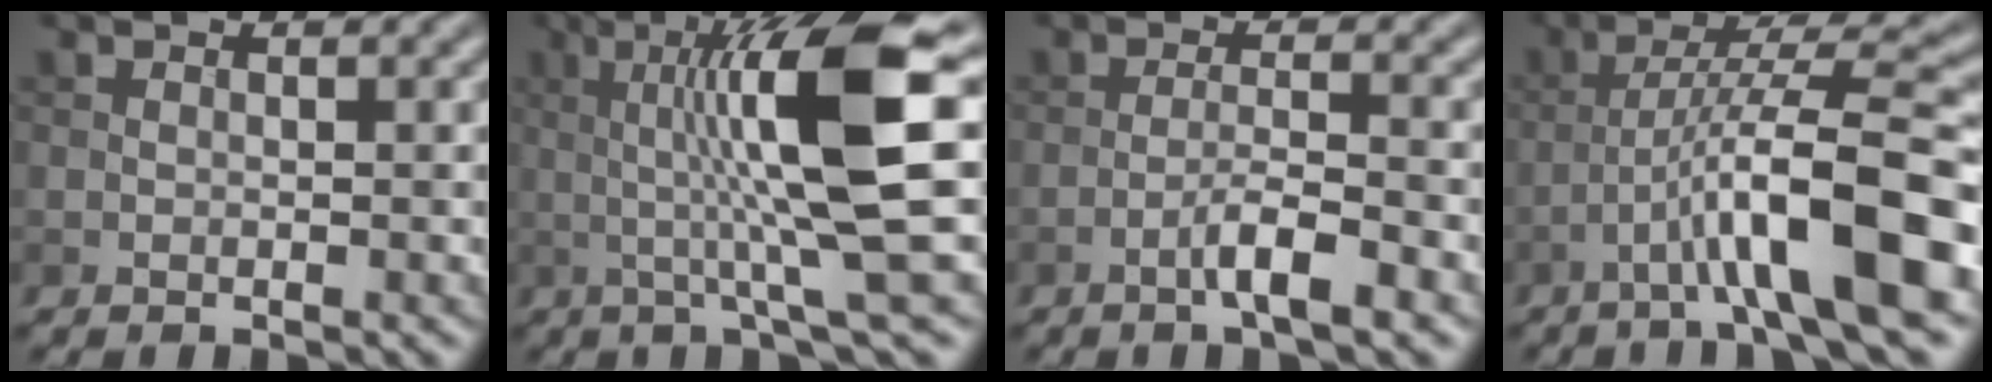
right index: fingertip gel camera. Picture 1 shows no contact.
{"total": 11.0, "force": [1.2, 1.9, 10.8], "torque": [-0.156, 0.003, 0.023]}
{"total": 3.3, "force": [-1.7, 0.3, 2.8], "torque": [-0.049, 0.009, -0.037]}
{"total": 8.9, "force": [-3.6, 1.0, 8.1], "torque": [-0.130, 0.023, -0.059]}